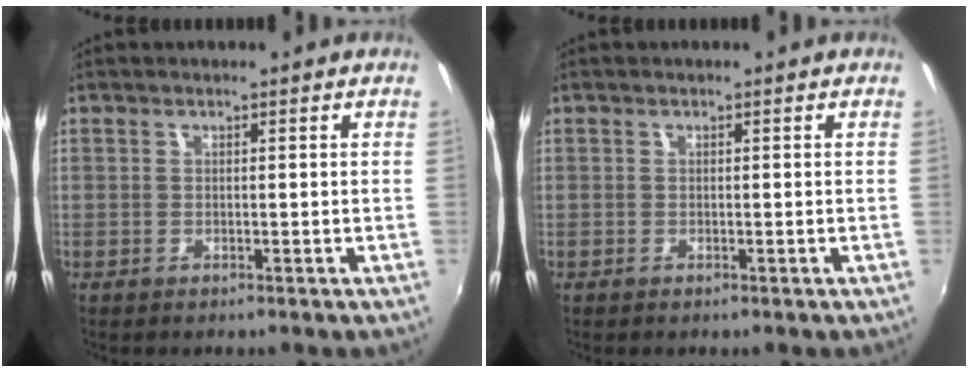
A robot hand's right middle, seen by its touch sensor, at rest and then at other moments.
{"total": 0.0}